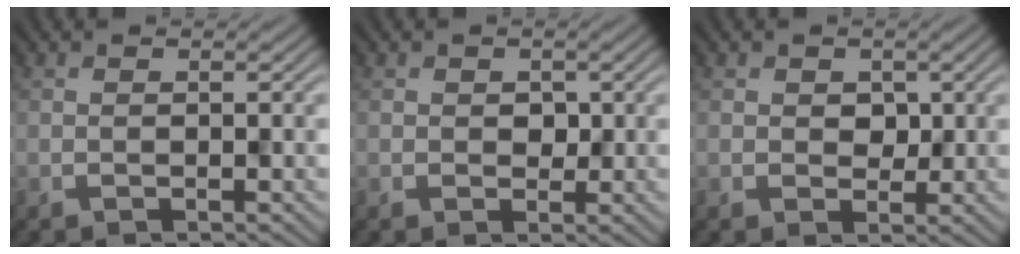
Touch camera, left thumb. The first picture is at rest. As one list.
[{"total": 1.1, "force": [0.6, 0.9, 0.0], "torque": [0.001, 0.001, 0.012]}, {"total": 1.6, "force": [1.0, 1.2, 0.0], "torque": [0.001, 0.001, 0.019]}]